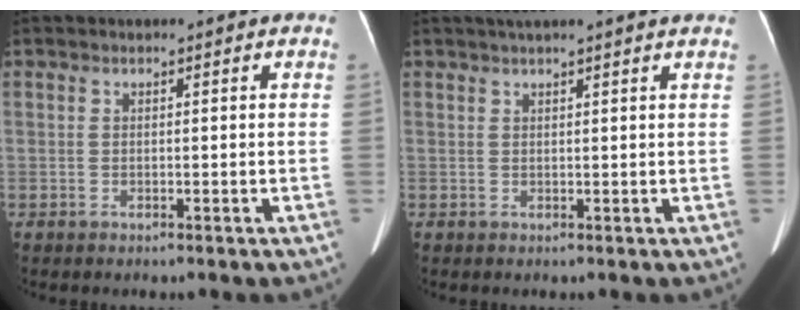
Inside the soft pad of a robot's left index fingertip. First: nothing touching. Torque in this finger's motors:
{"motor_torque": [0.07, -0.01, -0.02, -0.02]}